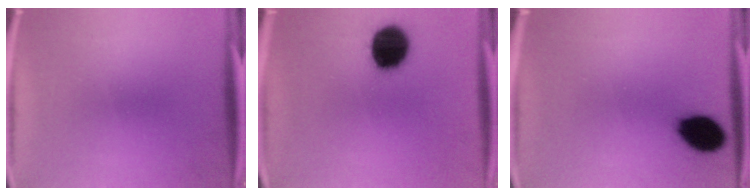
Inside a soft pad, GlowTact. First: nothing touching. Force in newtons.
{"total": 15.1}
{"total": 11.8}